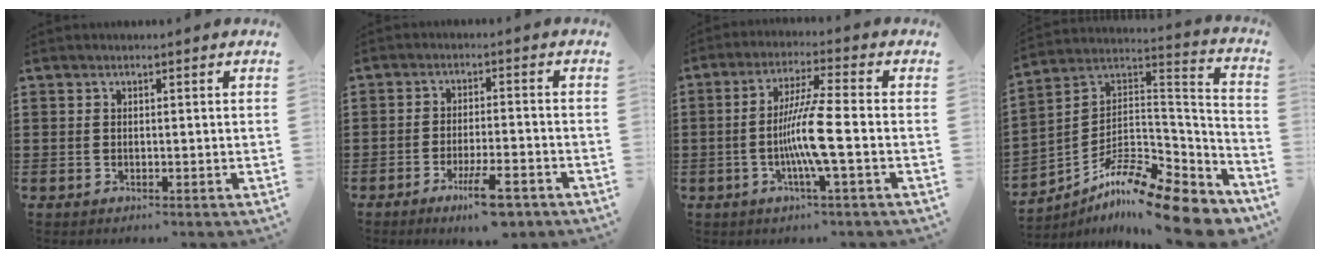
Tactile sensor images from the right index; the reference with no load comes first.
{"total": 6.8, "force": [-4.3, 1.3, 5.1], "torque": [-0.090, -0.002, -0.074]}
{"total": 8.2, "force": [-1.9, -0.1, 8.0], "torque": [-0.159, -0.017, -0.042]}
{"total": 13.3, "force": [-10.6, 2.6, 7.6], "torque": [-0.131, 0.016, -0.199]}